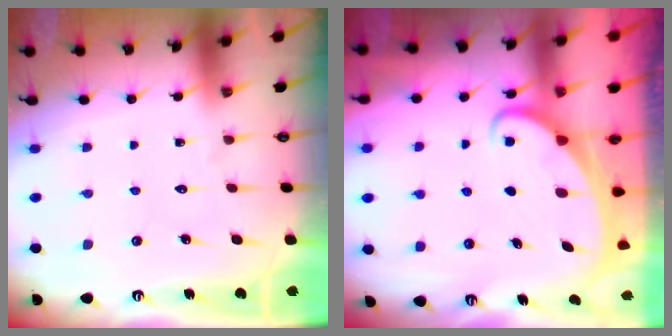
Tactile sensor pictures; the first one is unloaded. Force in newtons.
{"total": 2.4, "press": 2.3, "slide": 0.3}